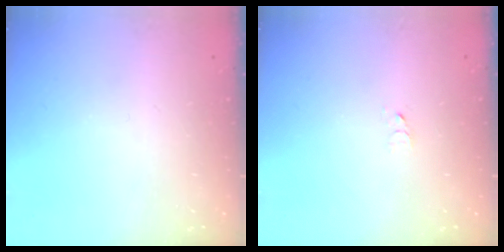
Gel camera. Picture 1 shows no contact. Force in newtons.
{"total": 2.7, "press": 2.7, "slide": 0.2}